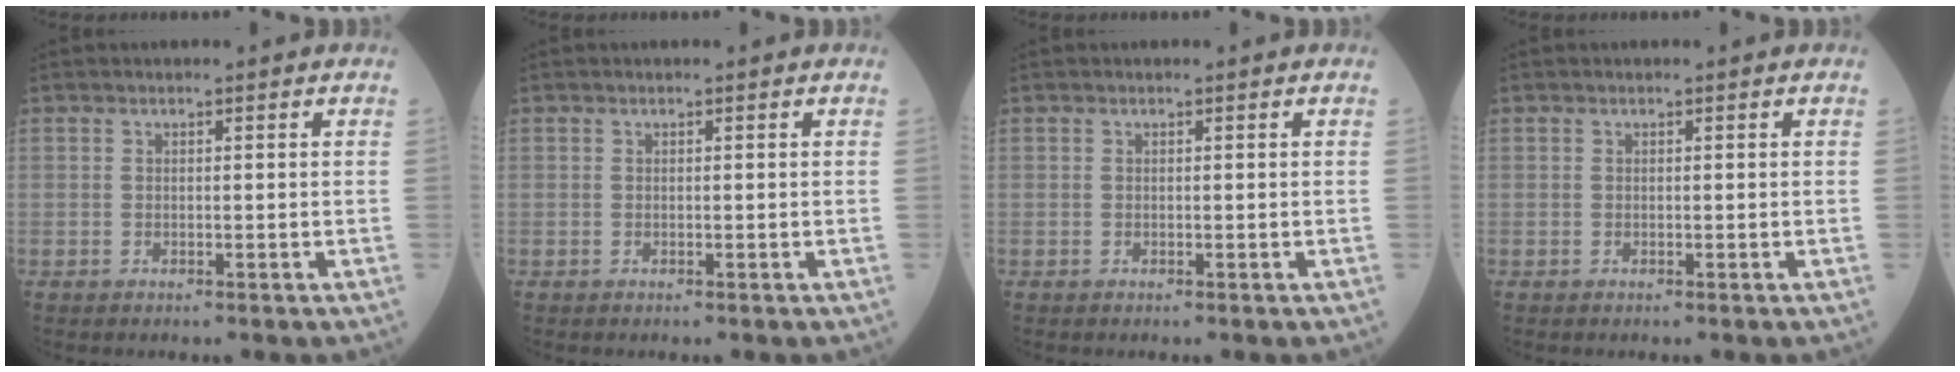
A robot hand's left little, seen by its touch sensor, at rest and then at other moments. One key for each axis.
{"total": 0.0}
{"total": 0.0}
{"total": 0.0}